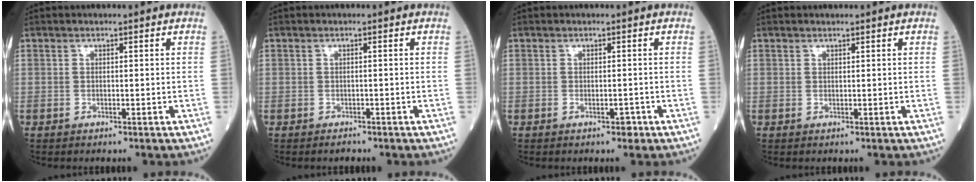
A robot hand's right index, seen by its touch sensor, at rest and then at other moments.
{"total": 0.9, "force": [-0.7, 0.5, 0.0], "torque": [-0.004, 0.000, -0.013]}
{"total": 1.4, "force": [-0.7, 0.6, 1.0], "torque": [-0.015, -0.001, -0.008]}
{"total": 0.0}